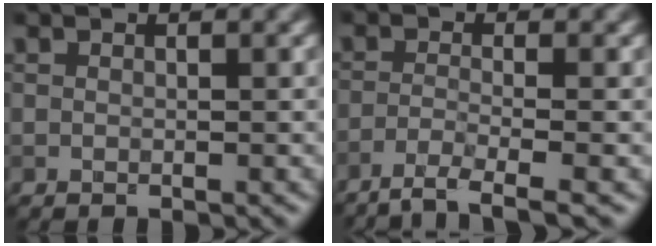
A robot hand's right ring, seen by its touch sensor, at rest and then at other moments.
{"total": 3.6, "force": [-2.6, 0.5, 2.5], "torque": [-0.042, 0.000, -0.059]}